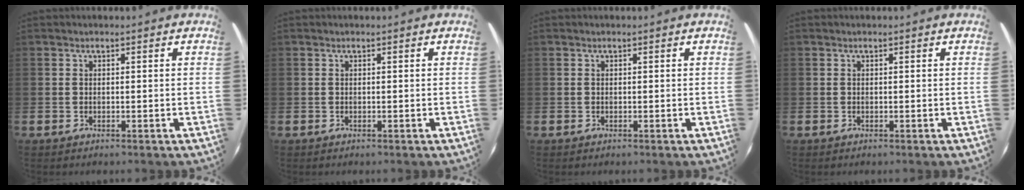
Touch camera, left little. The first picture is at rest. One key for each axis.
{"total": 0.0}
{"total": 0.0}
{"total": 0.0}